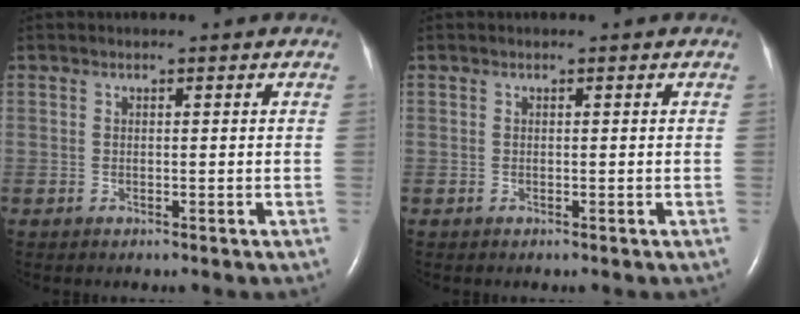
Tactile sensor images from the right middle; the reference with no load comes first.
{"total": 0.0}